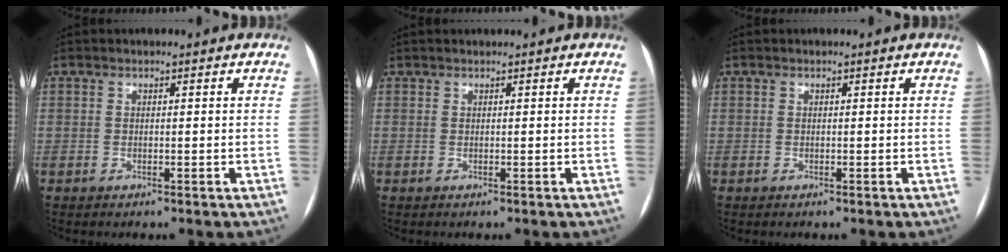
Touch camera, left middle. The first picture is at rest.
{"total": 0.0}
{"total": 0.0}